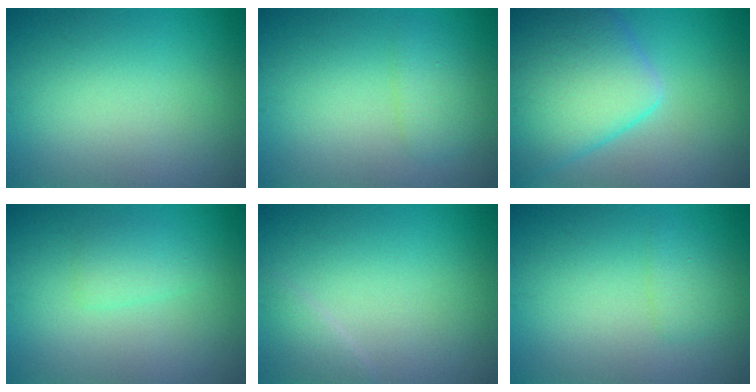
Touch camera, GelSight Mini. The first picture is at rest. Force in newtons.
{"total": 1.9, "press": 1.9, "slide": 0.1}
{"total": 8.8, "press": 8.8, "slide": 0.4}
{"total": 1.6, "press": 1.6, "slide": 0.1}
{"total": 1.6, "press": 1.6, "slide": 0.1}
{"total": 1.4, "press": 1.4, "slide": 0.1}